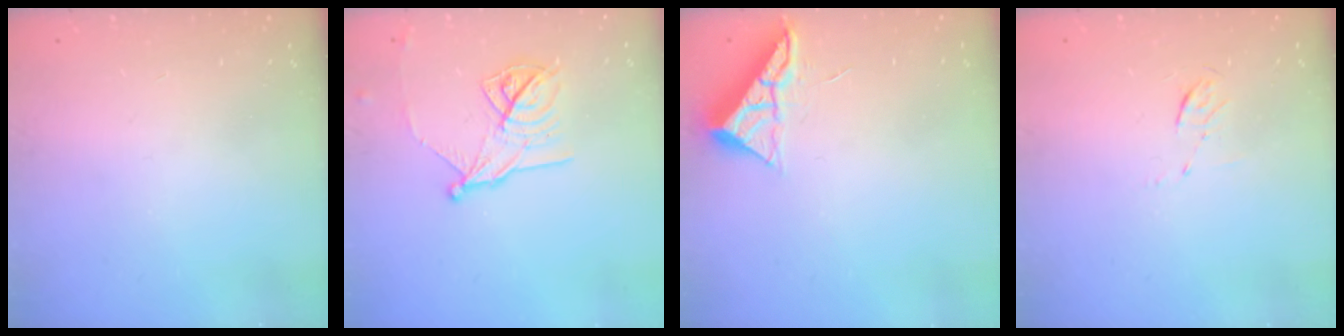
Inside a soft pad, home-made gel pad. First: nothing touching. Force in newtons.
{"total": 12.9, "press": 12.9, "slide": 0.2}
{"total": 6.5, "press": 6.5, "slide": 0.1}
{"total": 4.0, "press": 3.7, "slide": 1.3}